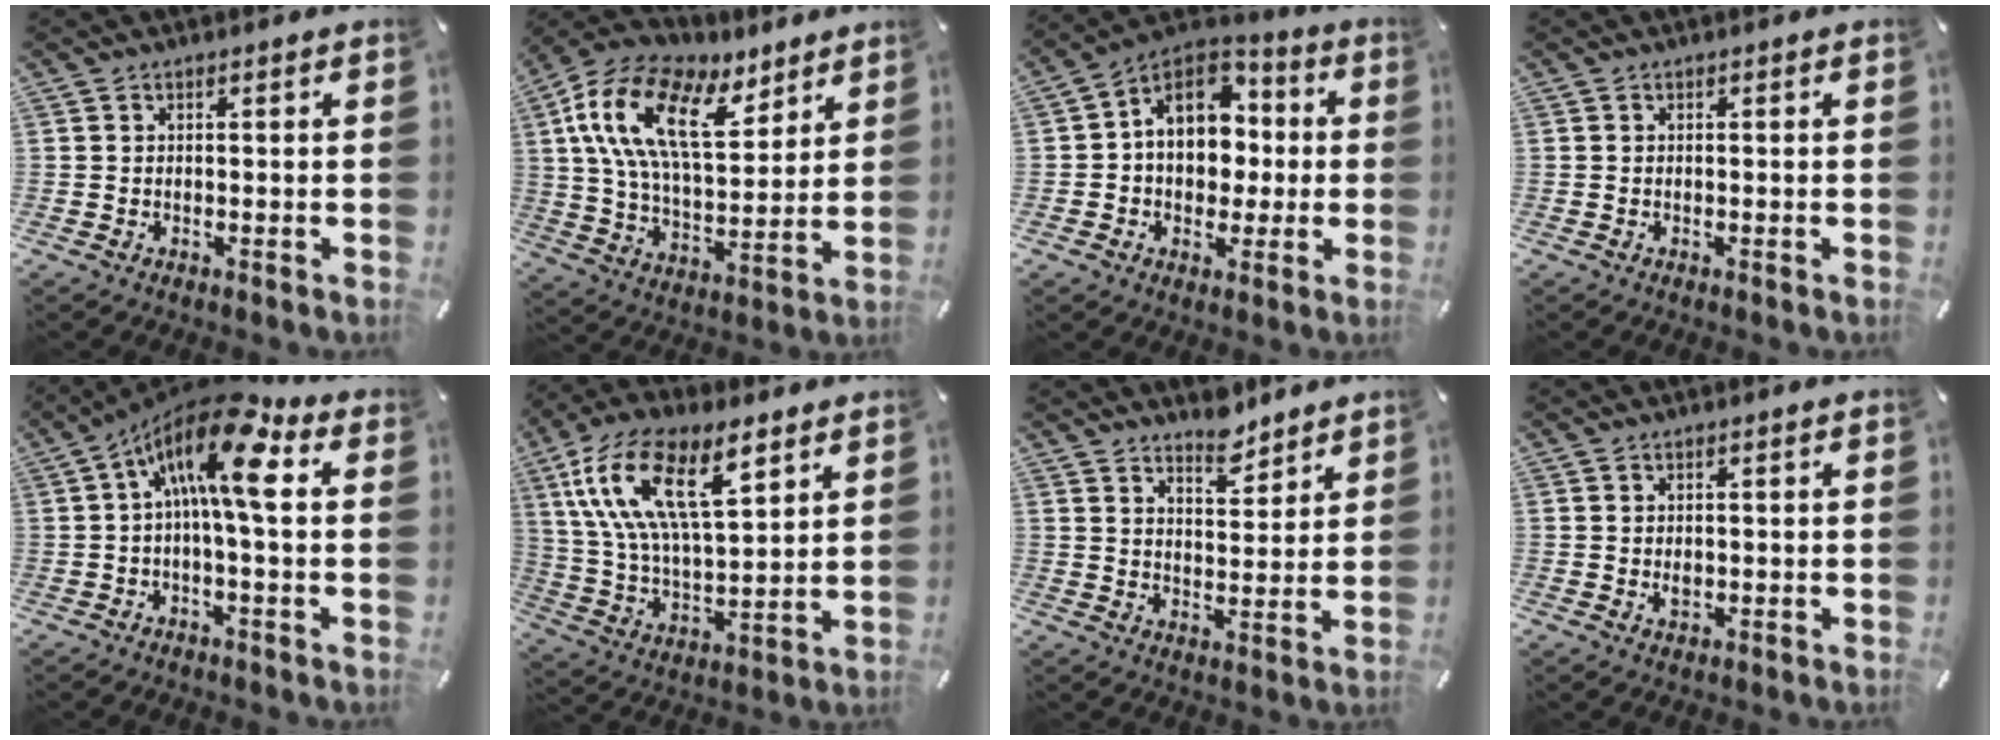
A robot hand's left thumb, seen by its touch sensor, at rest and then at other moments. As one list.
[{"total": 20.2, "force": [9.7, 11.1, 13.9], "torque": [-0.288, -0.031, 0.170]}, {"total": 12.8, "force": [1.4, 10.6, 7.0], "torque": [-0.123, -0.002, 0.028]}, {"total": 0.0}, {"total": 14.4, "force": [4.0, 4.5, 13.1], "torque": [-0.239, -0.023, 0.064]}, {"total": 19.6, "force": [10.5, 9.0, 13.9], "torque": [-0.306, -0.035, 0.180]}, {"total": 7.0, "force": [6.3, 2.5, 1.6], "torque": [-0.009, -0.048, 0.112]}, {"total": 1.5, "force": [0.2, 1.0, 1.1], "torque": [-0.023, 0.004, 0.002]}]